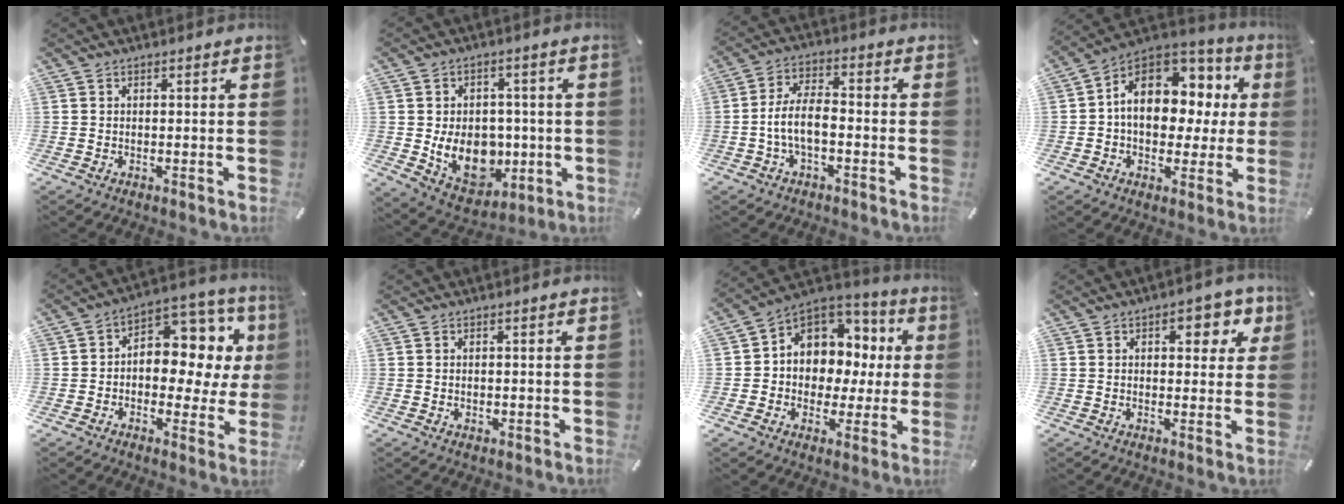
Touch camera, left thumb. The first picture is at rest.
{"total": 13.9, "force": [-1.8, 11.0, 8.3], "torque": [-0.154, 0.000, -0.021]}
{"total": 7.8, "force": [-2.4, 3.7, 6.4], "torque": [-0.132, 0.009, -0.047]}
{"total": 14.8, "force": [3.1, 10.9, 9.5], "torque": [-0.152, -0.015, 0.059]}
{"total": 10.5, "force": [2.2, 7.6, 6.9], "torque": [-0.086, -0.030, 0.039]}
{"total": 0.7, "force": [0.1, 0.6, 0.1], "torque": [-0.004, 0.005, 0.002]}
{"total": 9.8, "force": [2.8, 8.9, 3.2], "torque": [-0.060, -0.034, 0.057]}
{"total": 8.1, "force": [3.4, 4.4, 5.9], "torque": [-0.064, -0.009, 0.051]}